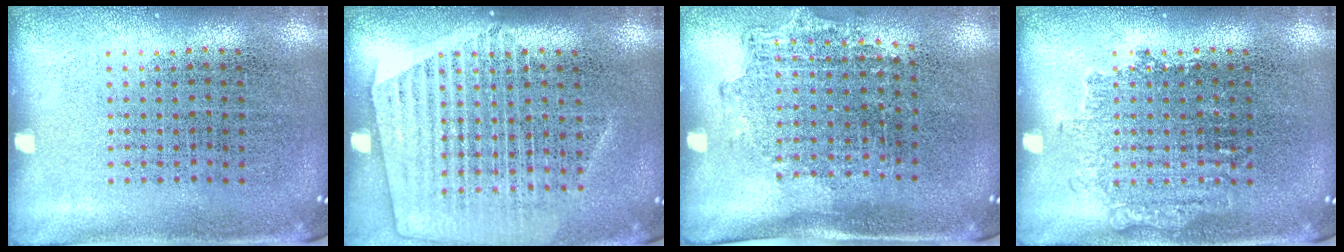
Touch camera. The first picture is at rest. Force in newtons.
{"total": 1.3, "press": 1.2, "slide": 0.5}
{"total": 1.4, "press": 1.1, "slide": 0.9}
{"total": 1.2, "press": 1.2, "slide": 0.3}